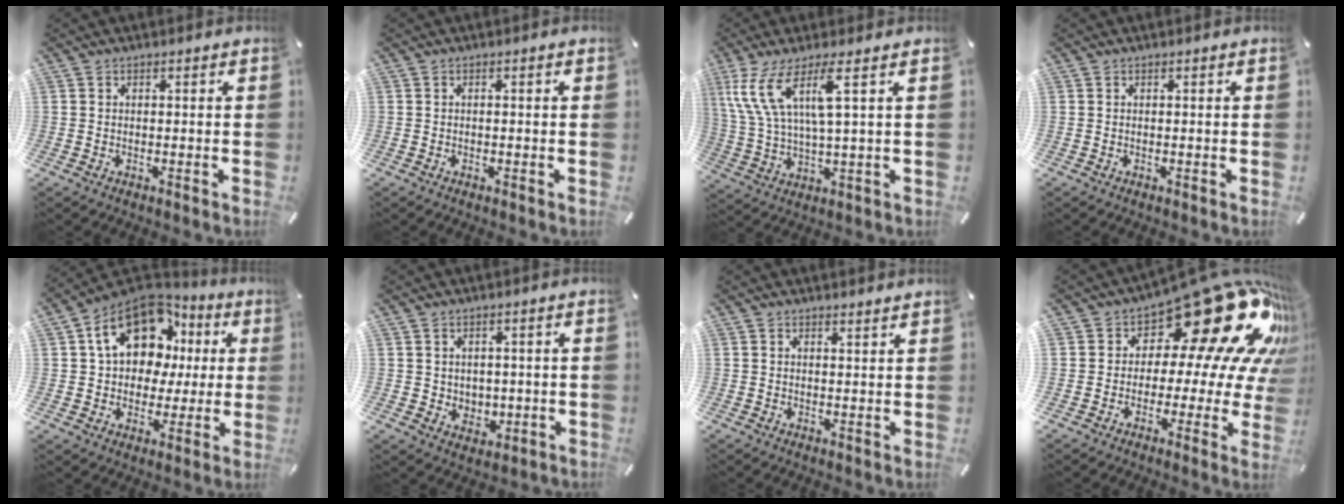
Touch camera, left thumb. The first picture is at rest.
{"total": 0.6, "force": [-0.3, 0.1, 0.6], "torque": [-0.010, -0.003, -0.003]}
{"total": 11.1, "force": [5.0, 2.7, 9.5], "torque": [-0.209, 0.000, 0.088]}
{"total": 0.0}
{"total": 16.6, "force": [6.7, 12.1, 9.2], "torque": [-0.168, -0.022, 0.126]}
{"total": 3.7, "force": [0.9, 3.5, 0.2], "torque": [0.010, -0.007, 0.013]}
{"total": 1.2, "force": [1.2, 0.0, 0.0], "torque": [-0.001, -0.004, 0.023]}
{"total": 24.6, "force": [13.2, 11.1, 17.6], "torque": [-0.225, -0.113, 0.229]}